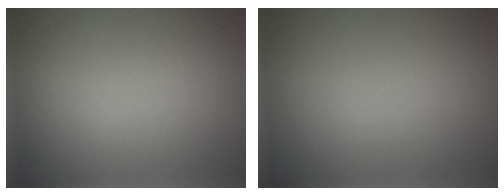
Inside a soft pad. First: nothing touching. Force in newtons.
{"total": 0.0}